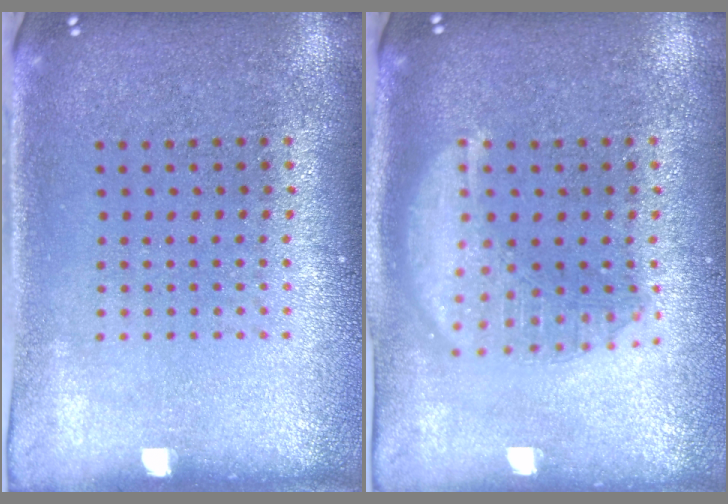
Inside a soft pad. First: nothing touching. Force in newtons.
{"total": 2.1, "press": 2.1, "slide": 0.1}